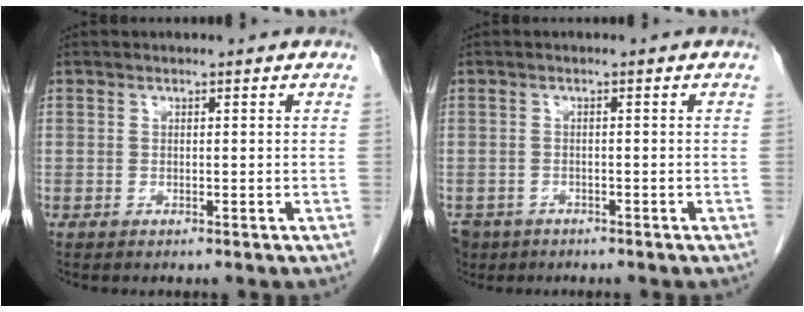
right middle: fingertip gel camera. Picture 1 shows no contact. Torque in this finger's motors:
{"motor_torque": [0.36, -0.23, 0.27, 0.04]}